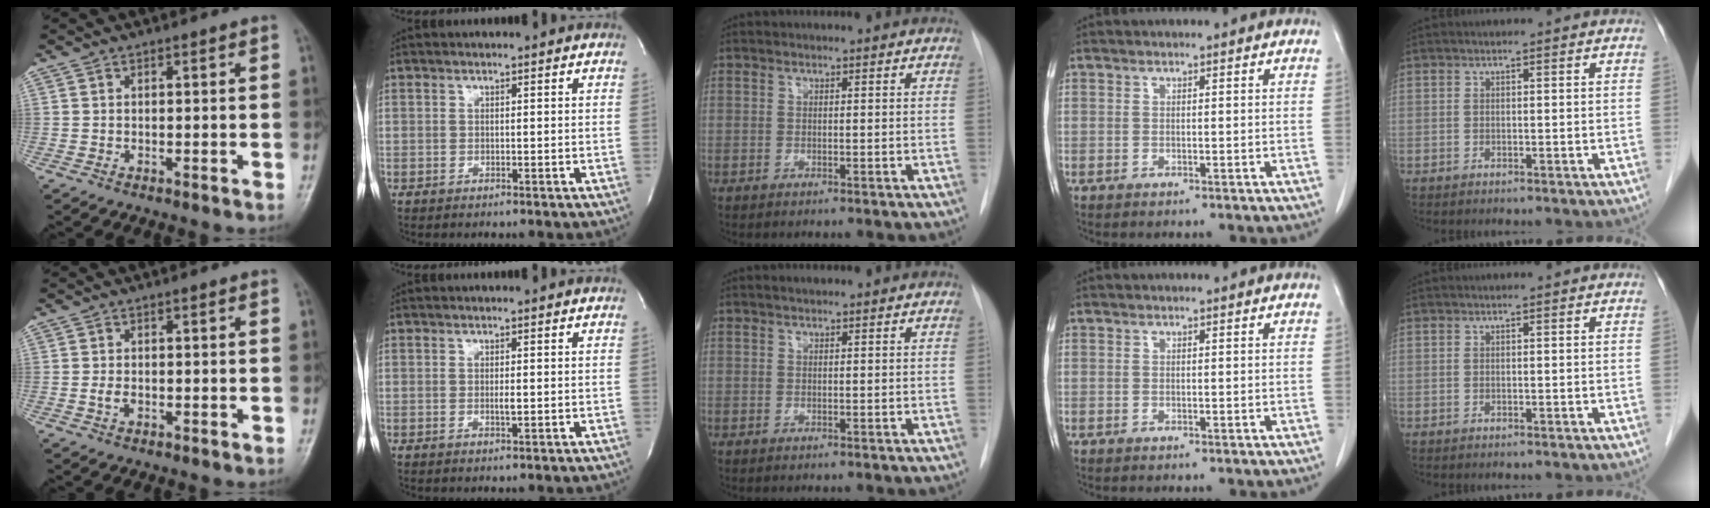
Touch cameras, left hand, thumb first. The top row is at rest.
{"thumb": {"total": 1.6, "force": [-0.3, 1.0, 1.2], "torque": [-0.025, 0.000, -0.008]}, "index": {"total": 1.0, "force": [0.0, 0.1, 1.0], "torque": [-0.020, -0.003, 0.001]}, "middle": {"total": 0.7, "force": [0.5, 0.2, 0.4], "torque": [-0.011, 0.005, 0.009]}}